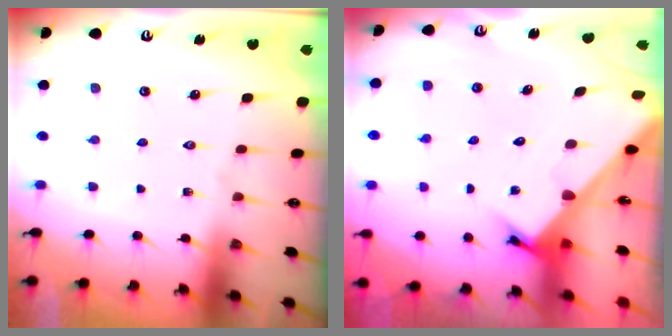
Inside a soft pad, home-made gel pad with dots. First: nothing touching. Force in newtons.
{"total": 2.7, "press": 2.7, "slide": 0.3}